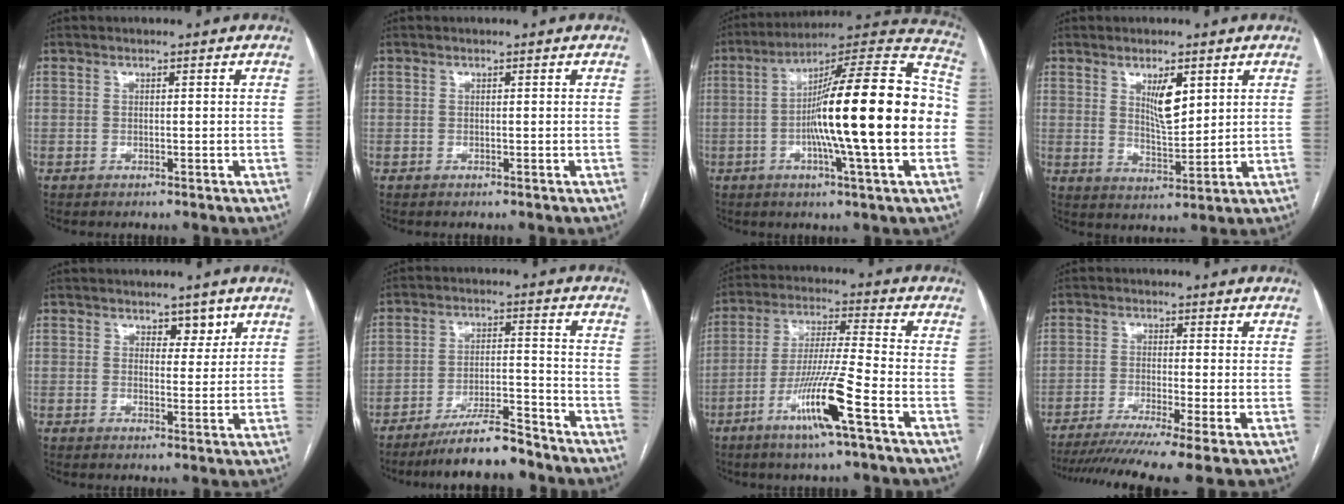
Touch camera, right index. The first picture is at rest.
{"total": 0.0}
{"total": 24.6, "force": [-2.6, 0.6, 24.4], "torque": [-0.327, 0.020, -0.053]}
{"total": 5.9, "force": [2.6, 1.7, 5.1], "torque": [-0.093, -0.008, 0.051]}
{"total": 3.0, "force": [1.9, 1.7, 1.6], "torque": [-0.013, -0.003, 0.027]}
{"total": 9.2, "force": [-8.1, 1.2, 4.2], "torque": [-0.064, 0.001, -0.140]}
{"total": 12.0, "force": [-5.9, -1.0, 10.3], "torque": [-0.202, -0.015, -0.114]}
{"total": 11.2, "force": [-8.4, -1.0, 7.3], "torque": [-0.112, -0.023, -0.132]}